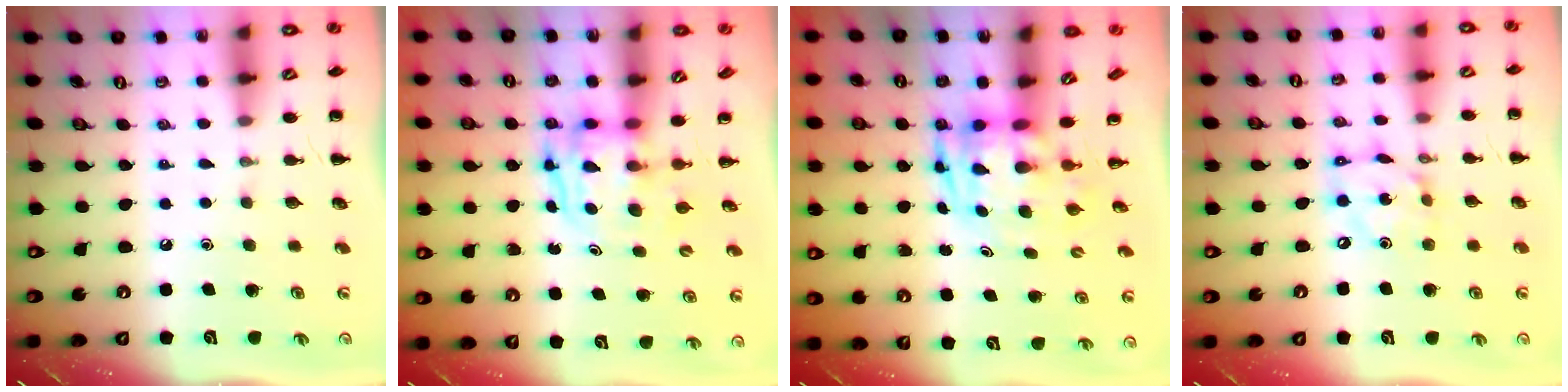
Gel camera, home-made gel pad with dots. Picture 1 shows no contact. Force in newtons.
{"total": 4.0, "press": 3.9, "slide": 0.4}
{"total": 3.2, "press": 3.1, "slide": 0.8}
{"total": 8.6, "press": 8.4, "slide": 1.9}